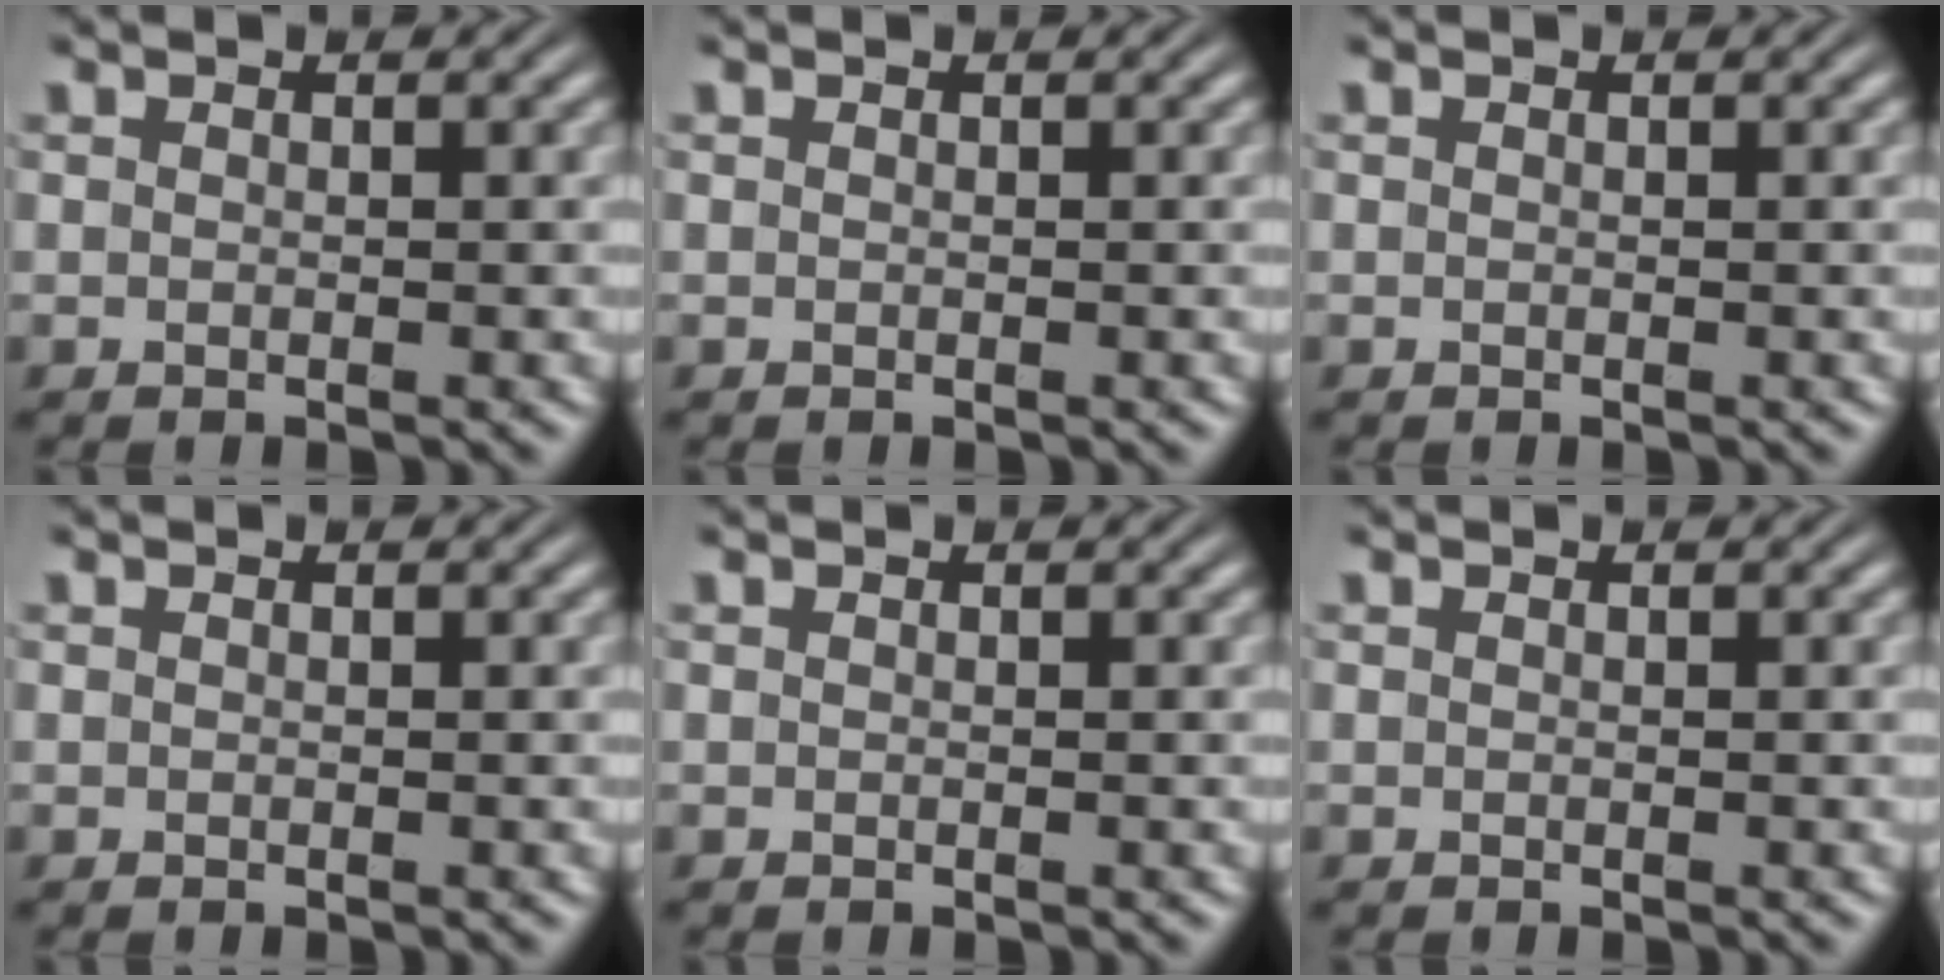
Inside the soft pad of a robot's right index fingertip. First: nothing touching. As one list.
[{"total": 0.0}, {"total": 0.0}, {"total": 0.0}, {"total": 0.0}, {"total": 0.0}]